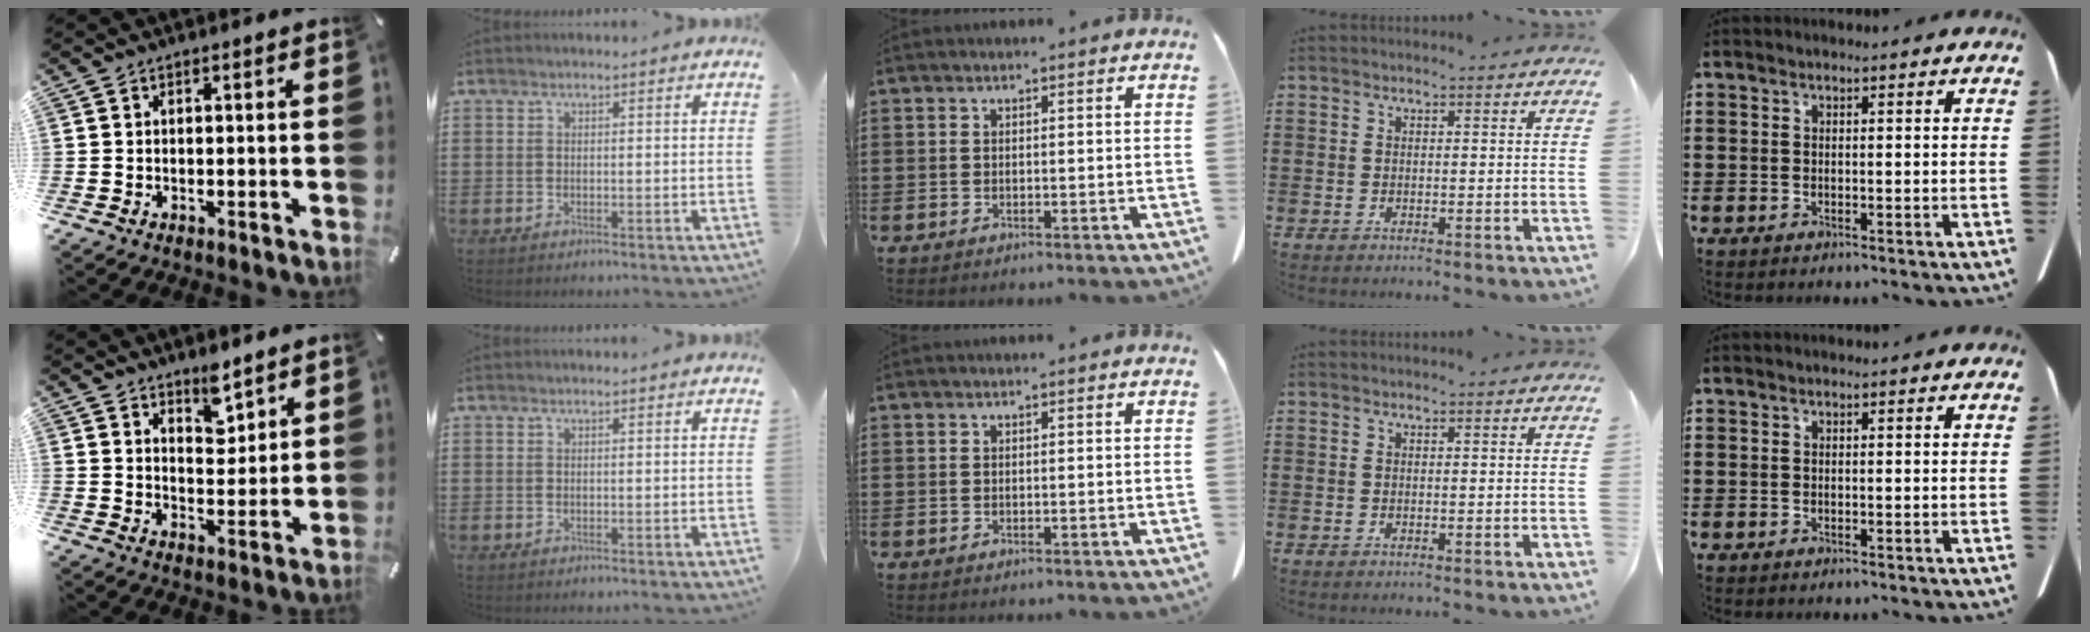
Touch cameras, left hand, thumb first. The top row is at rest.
{"thumb": {"total": 5.7, "force": [5.0, 2.4, 1.2], "torque": [0.001, -0.040, 0.088]}}